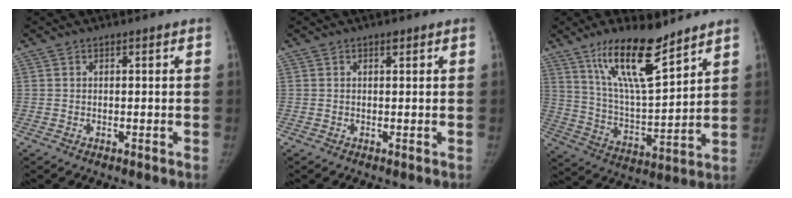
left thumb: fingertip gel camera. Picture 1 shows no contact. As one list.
[{"total": 0.8, "force": [0.5, 0.3, 0.5], "torque": [-0.007, -0.003, 0.007]}, {"total": 16.8, "force": [11.3, 4.4, 11.5], "torque": [-0.182, -0.069, 0.215]}]